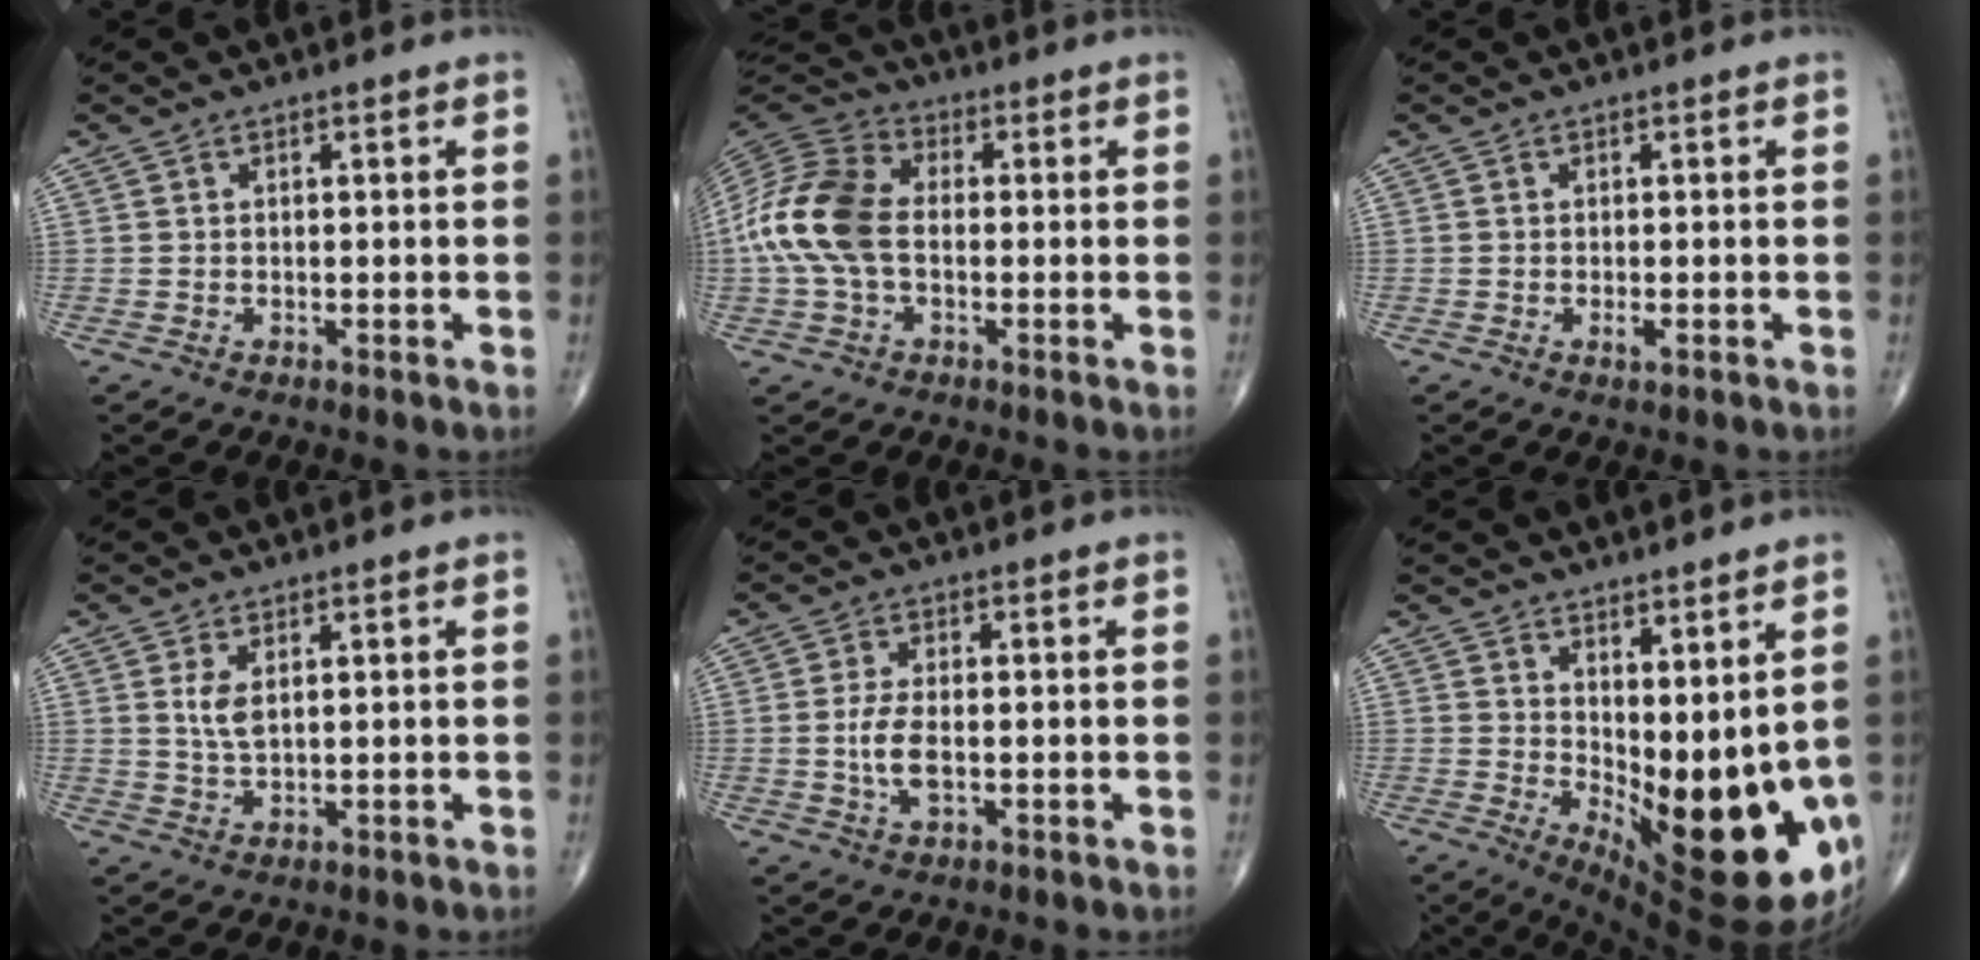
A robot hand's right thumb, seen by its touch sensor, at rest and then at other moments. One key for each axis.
{"total": 13.6, "fx": -0.9, "fy": 9.1, "fz": 10.1, "tx": -0.213, "ty": 0.034, "tz": -0.026}
{"total": 1.3, "fx": -0.4, "fy": 0.4, "fz": 1.1, "tx": -0.020, "ty": -0.003, "tz": -0.009}
{"total": 3.3, "fx": 1.1, "fy": 1.3, "fz": 2.8, "tx": -0.057, "ty": -0.008, "tz": 0.027}
{"total": 5.0, "fx": -0.5, "fy": 2.3, "fz": 4.4, "tx": -0.092, "ty": -0.003, "tz": -0.011}
{"total": 18.1, "fx": 0.8, "fy": 6.7, "fz": 16.8, "tx": -0.231, "ty": -0.048, "tz": 0.037}